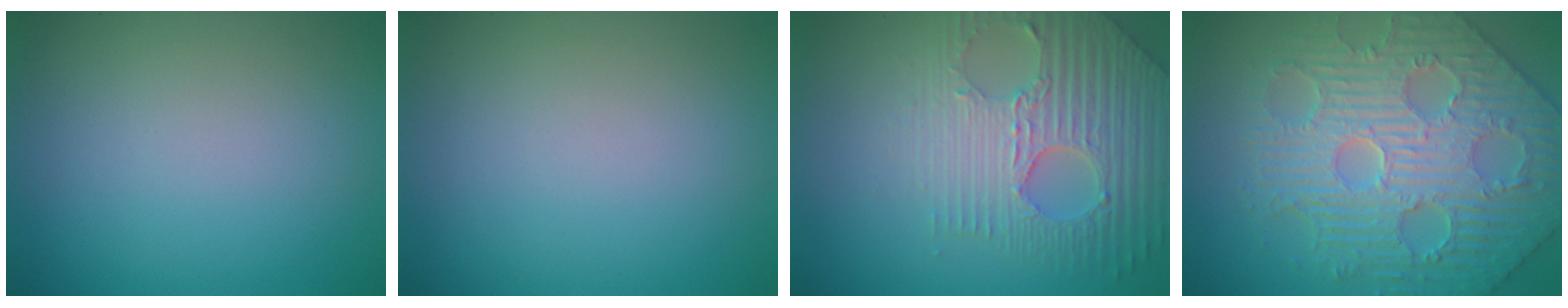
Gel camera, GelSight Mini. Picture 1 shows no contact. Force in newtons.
{"total": 0.0}
{"total": 6.6, "press": 5.1, "slide": 4.2}
{"total": 7.2, "press": 6.0, "slide": 3.9}